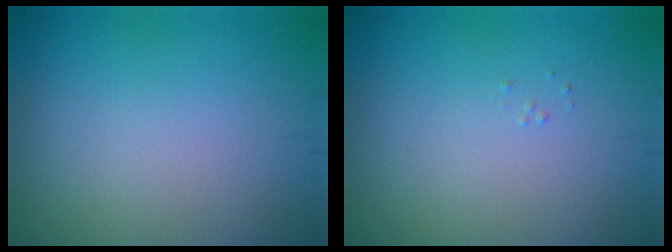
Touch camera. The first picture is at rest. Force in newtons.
{"total": 0.0}